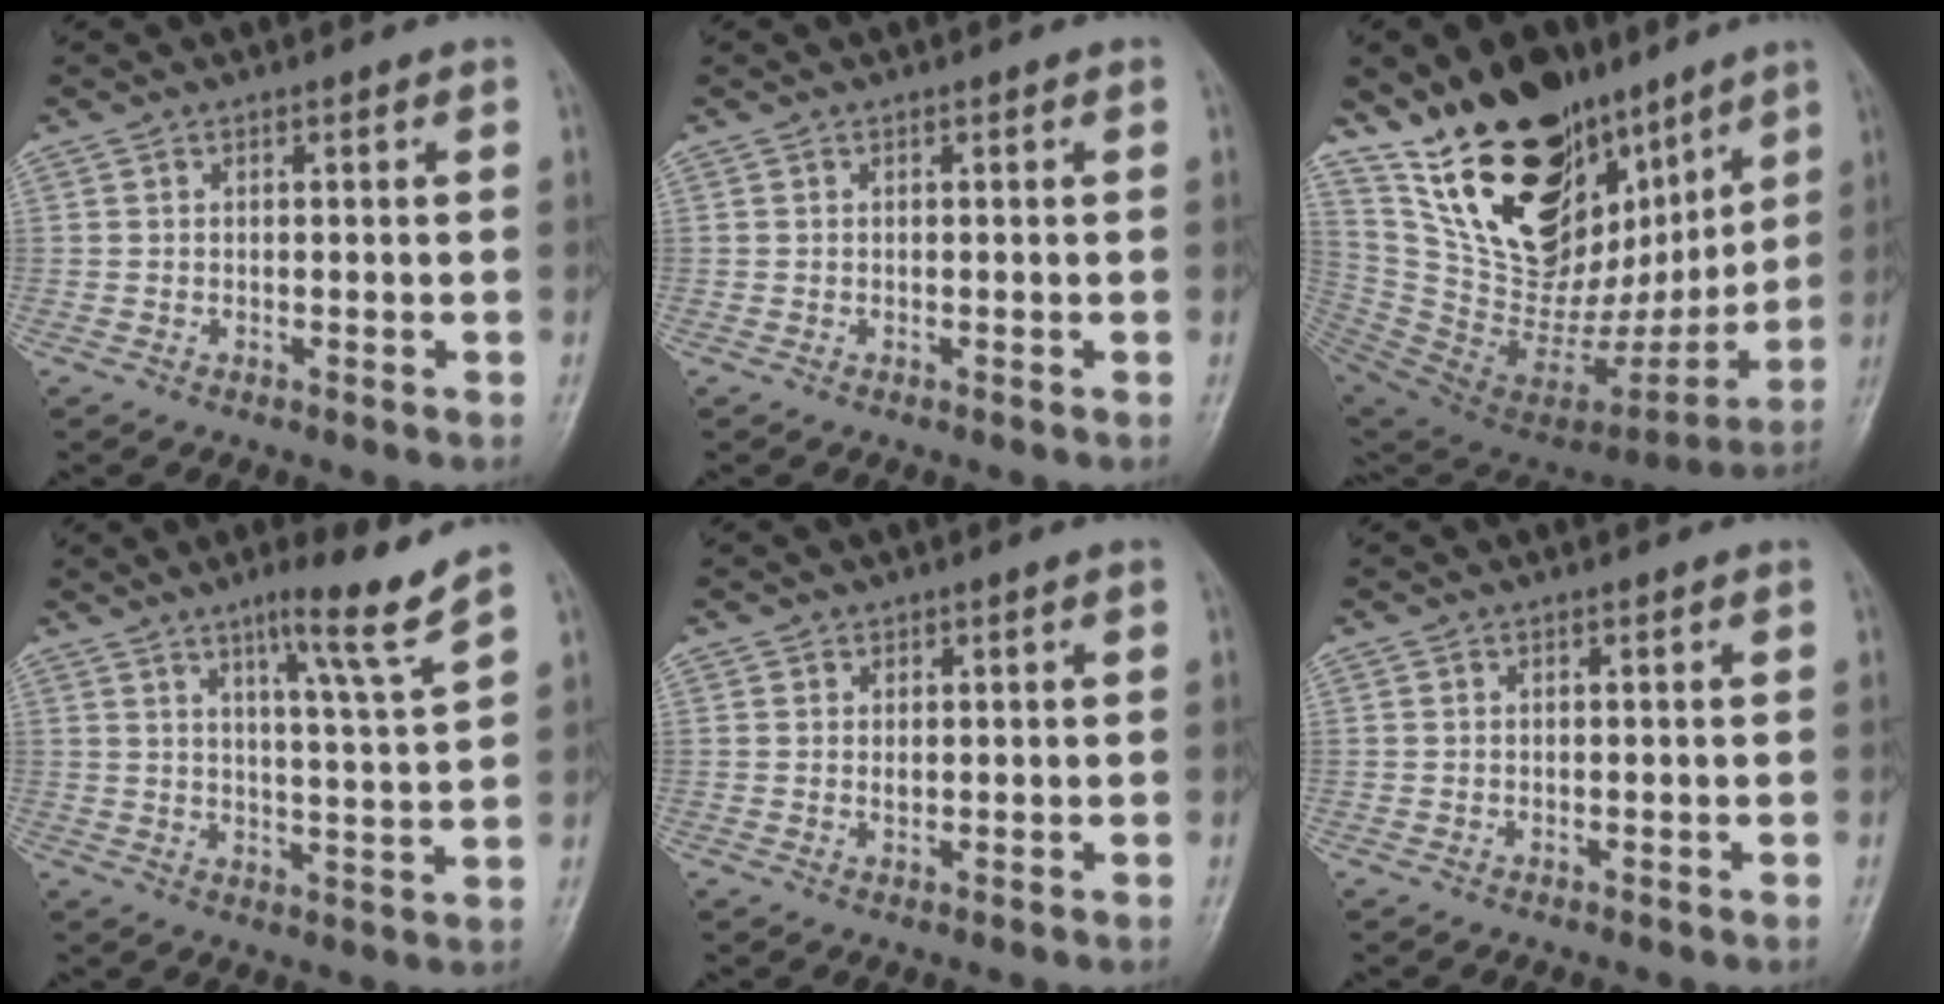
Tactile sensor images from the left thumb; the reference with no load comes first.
{"total": 0.0}
{"total": 31.1, "force": [16.8, 17.6, 19.5], "torque": [-0.268, -0.045, 0.299]}
{"total": 8.9, "force": [6.0, -1.1, 6.4], "torque": [-0.096, -0.048, 0.097]}
{"total": 1.2, "force": [0.4, 0.9, 0.7], "torque": [-0.005, 0.001, 0.007]}
{"total": 0.0}